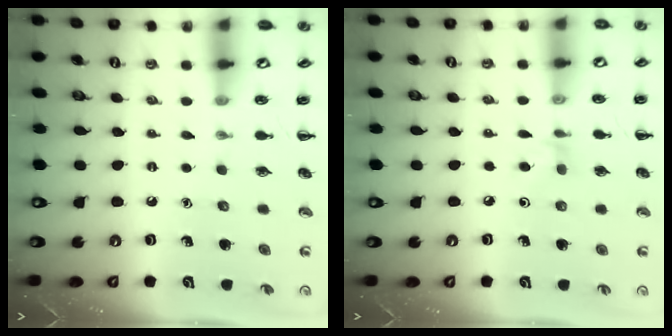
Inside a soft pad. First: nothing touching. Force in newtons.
{"total": 4.2, "press": 3.9, "slide": 1.6}